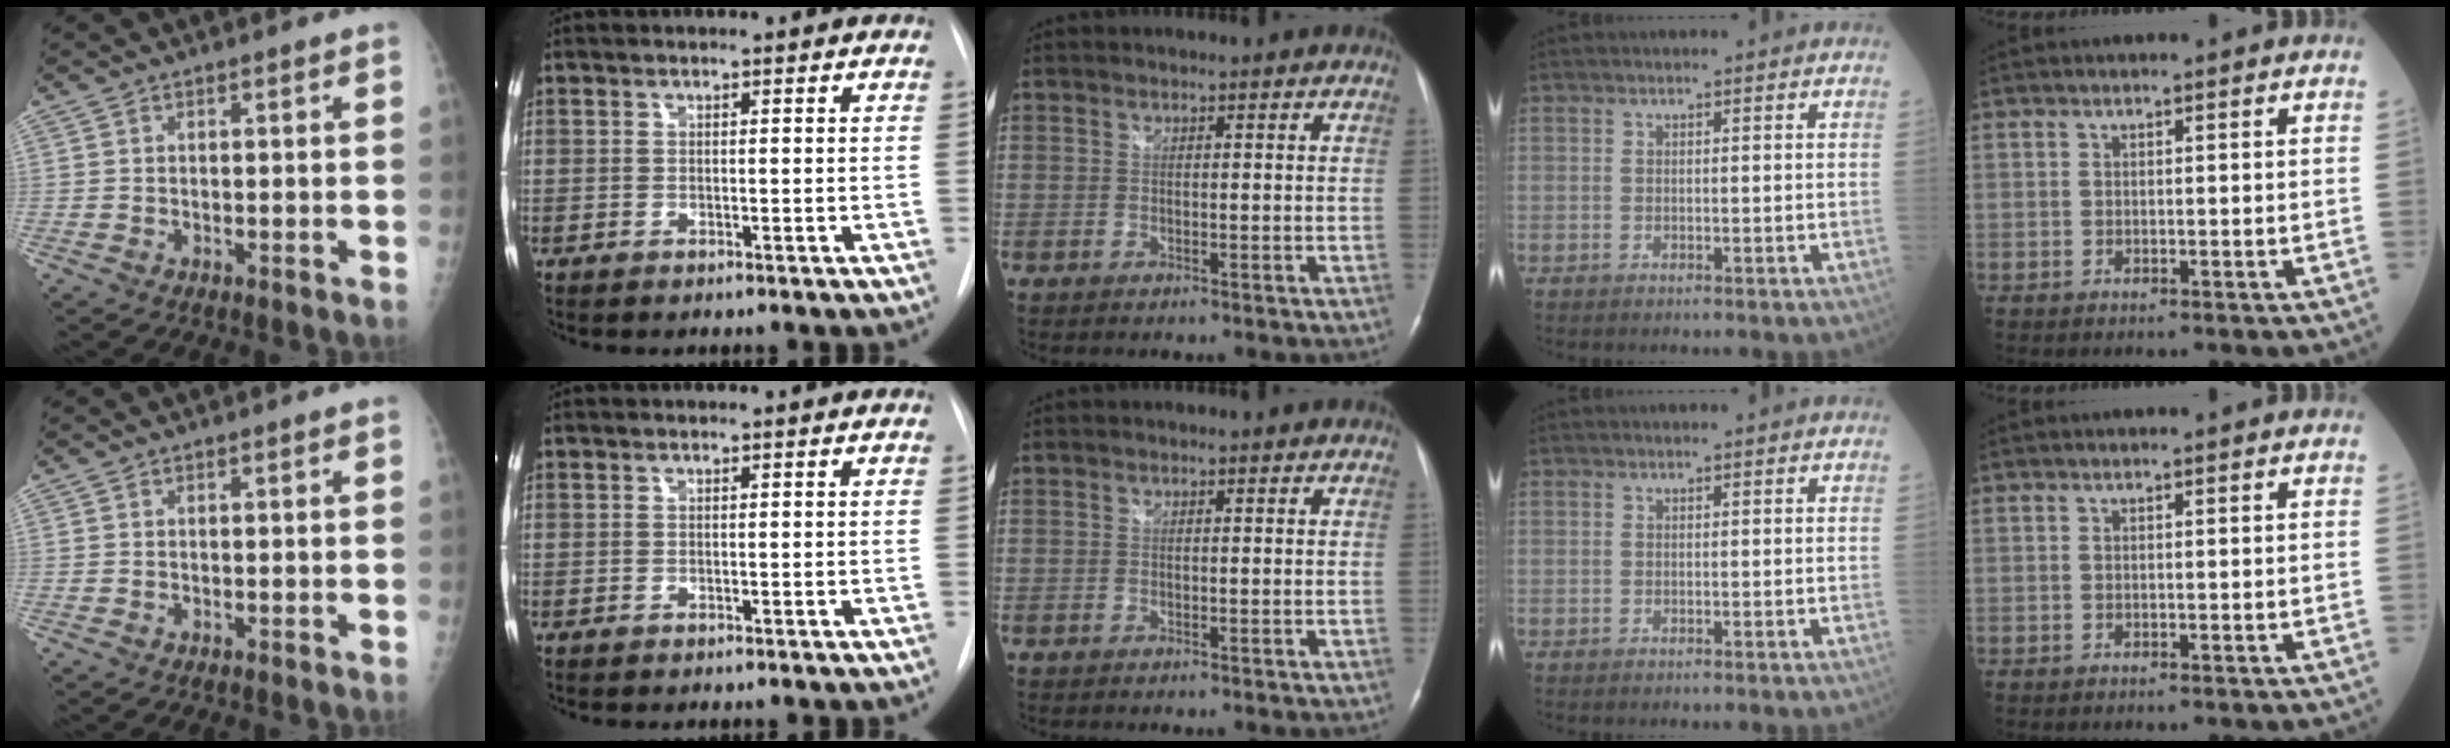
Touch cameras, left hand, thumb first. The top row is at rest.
{}